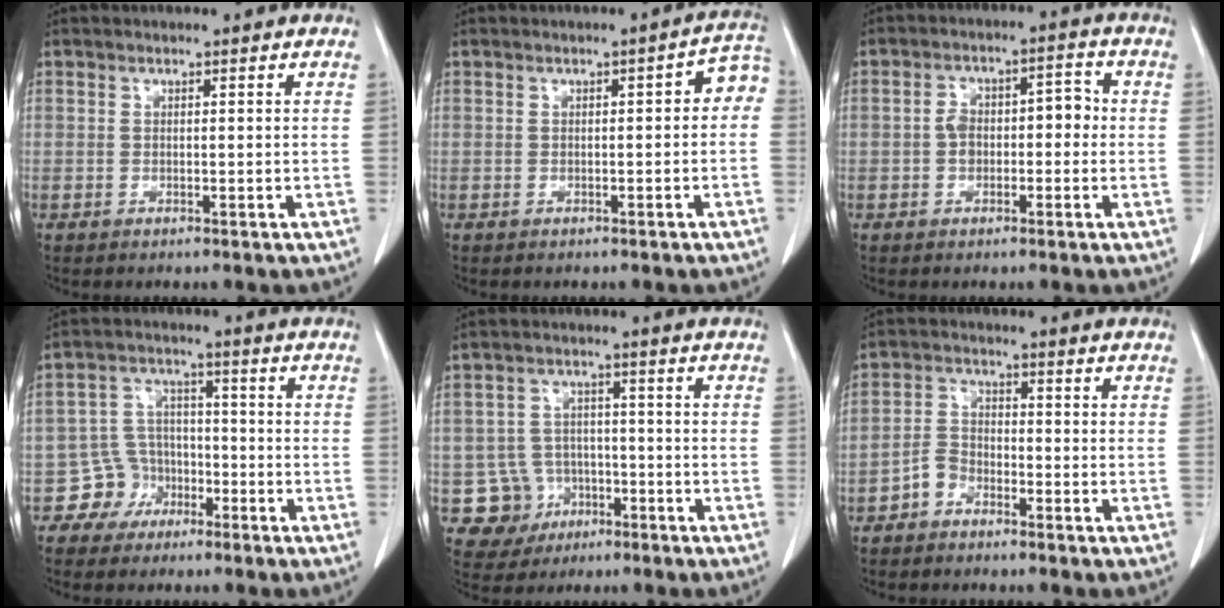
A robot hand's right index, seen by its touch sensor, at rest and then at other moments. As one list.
[{"total": 3.7, "force": [0.0, 1.4, 3.5], "torque": [-0.035, 0.019, -0.005]}, {"total": 5.9, "force": [-0.6, 3.5, 4.7], "torque": [-0.081, 0.041, -0.010]}, {"total": 5.7, "force": [-3.1, 4.8, 0.0], "torque": [0.010, 0.016, -0.052]}, {"total": 6.9, "force": [-2.5, 6.4, 0.5], "torque": [-0.003, 0.012, -0.030]}, {"total": 3.4, "force": [-2.3, 2.3, 1.0], "torque": [-0.015, 0.008, -0.046]}]